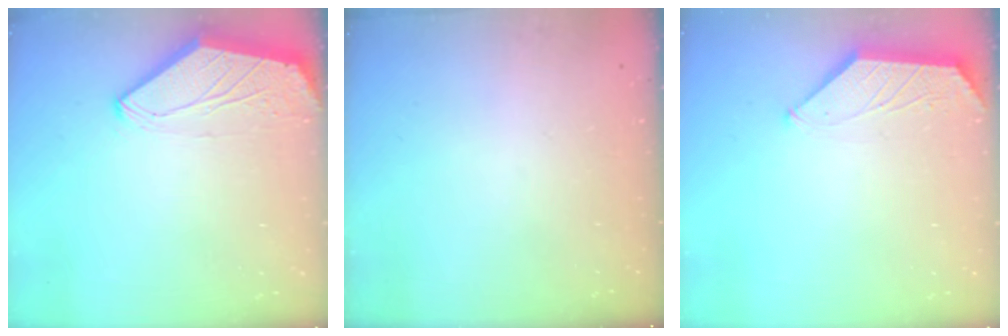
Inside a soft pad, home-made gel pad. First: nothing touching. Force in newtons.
{"total": 0.0}
{"total": 1.1, "press": 1.0, "slide": 0.4}